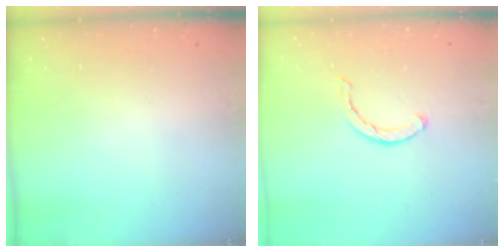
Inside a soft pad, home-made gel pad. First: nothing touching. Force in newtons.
{"total": 2.1, "press": 2.1, "slide": 0.3}